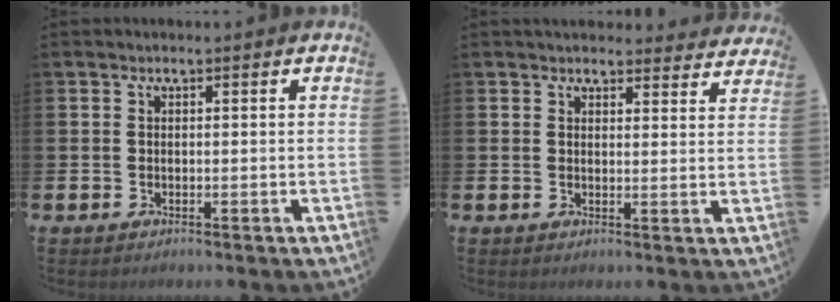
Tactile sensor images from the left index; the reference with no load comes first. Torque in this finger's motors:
{"motor_torque": [-0.92, -1.21, 0.09, 0.04]}